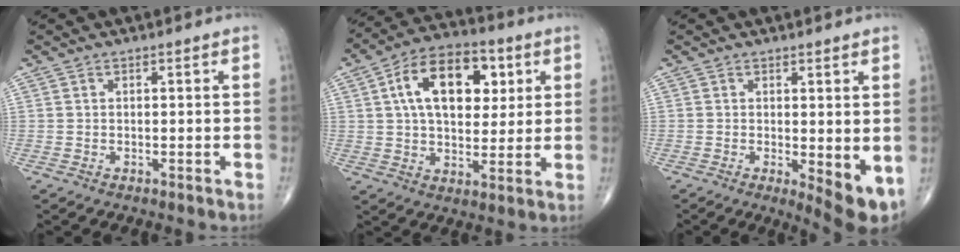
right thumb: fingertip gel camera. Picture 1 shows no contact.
{"total": 16.7, "force": [4.7, 10.0, 12.6], "torque": [-0.168, 0.005, 0.073]}
{"total": 6.3, "force": [-0.5, 2.1, 5.9], "torque": [-0.078, -0.018, -0.004]}